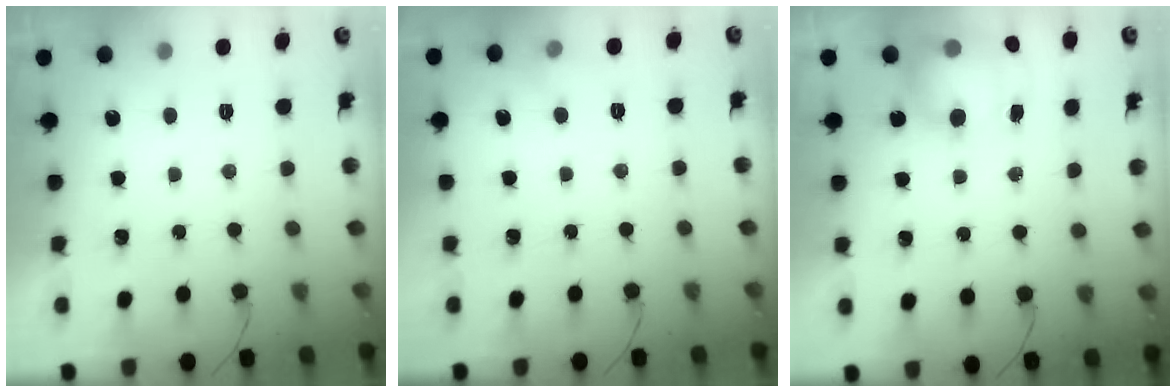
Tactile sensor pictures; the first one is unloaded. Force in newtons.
{"total": 4.3, "press": 4.0, "slide": 1.6}
{"total": 12.0, "press": 9.4, "slide": 7.5}